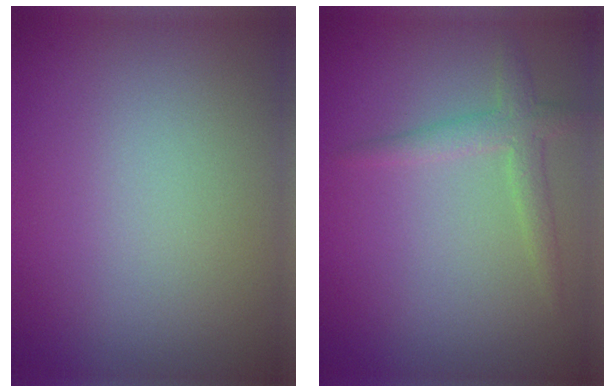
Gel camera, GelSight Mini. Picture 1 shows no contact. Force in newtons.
{"total": 2.1, "press": 2.1, "slide": 0.1}